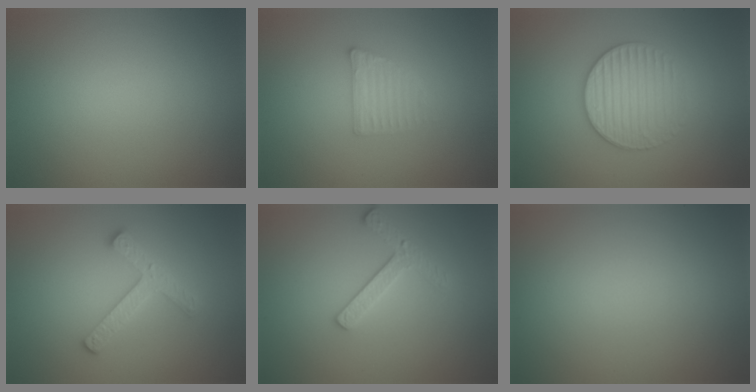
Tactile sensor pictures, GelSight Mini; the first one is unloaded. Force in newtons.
{"total": 2.1, "press": 2.1, "slide": 0.4}
{"total": 3.5, "press": 3.2, "slide": 1.4}
{"total": 3.4, "press": 3.3, "slide": 0.6}
{"total": 2.5, "press": 2.4, "slide": 0.7}
{"total": 0.0}